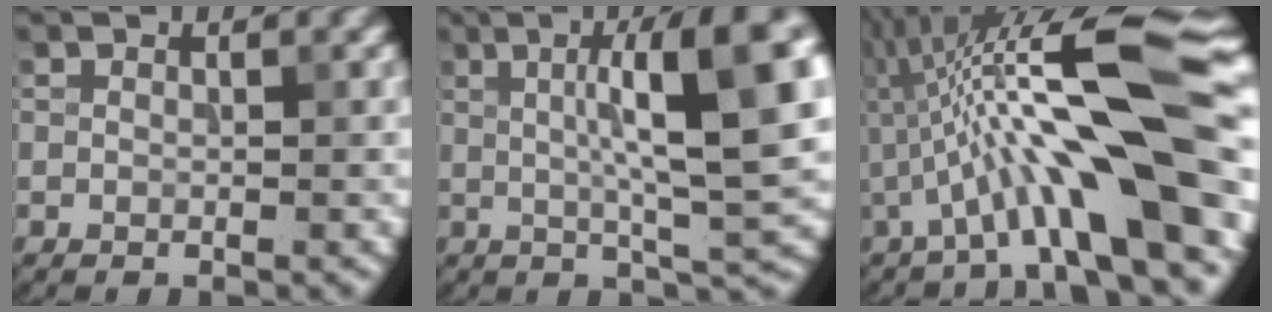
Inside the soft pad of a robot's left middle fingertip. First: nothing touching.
{"total": 12.5, "force": [2.7, 2.7, 11.9], "torque": [-0.157, 0.014, 0.039]}
{"total": 14.2, "force": [-1.1, 2.4, 14.0], "torque": [-0.226, 0.039, -0.014]}